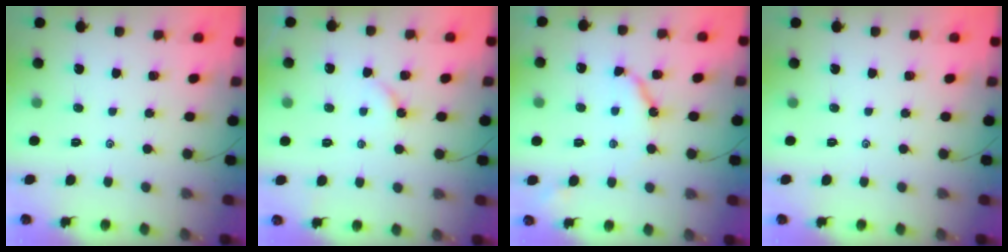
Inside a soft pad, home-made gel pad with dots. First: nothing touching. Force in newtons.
{"total": 4.6, "press": 4.5, "slide": 0.7}
{"total": 7.1, "press": 7.0, "slide": 0.7}
{"total": 0.0}